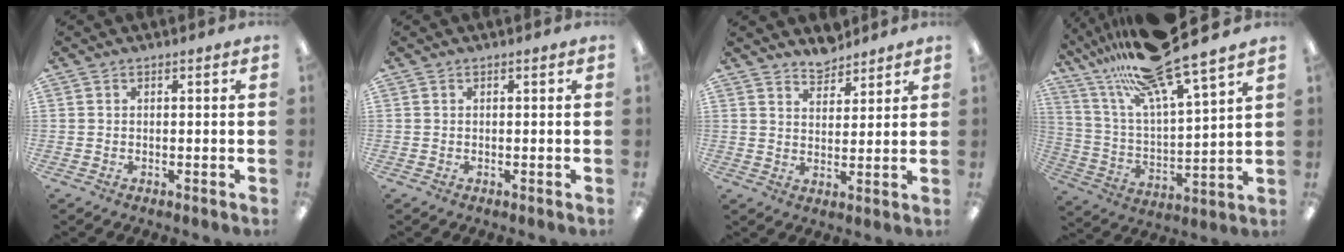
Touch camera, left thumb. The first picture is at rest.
{"total": 0.0}
{"total": 4.8, "force": [4.5, 1.6, 0.4], "torque": [0.007, -0.031, 0.082]}
{"total": 20.6, "force": [17.2, 2.8, 11.0], "torque": [-0.202, -0.111, 0.285]}